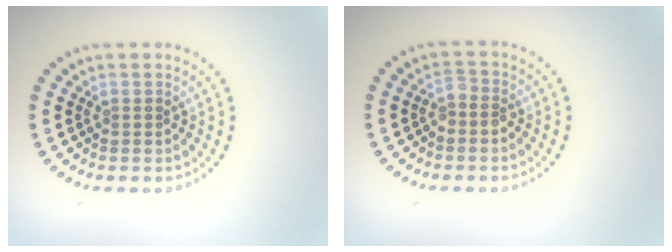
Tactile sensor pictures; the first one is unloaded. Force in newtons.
{"total": 1.5, "press": 1.2, "slide": 0.8}